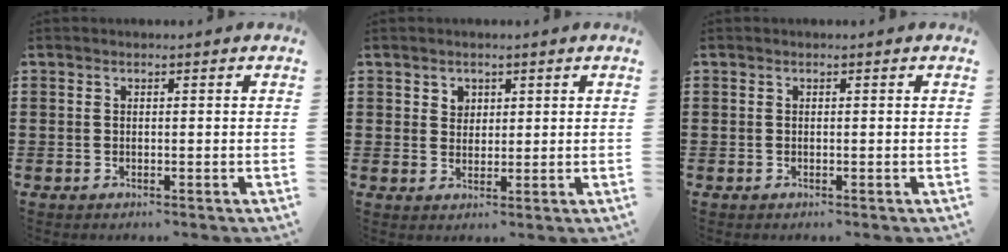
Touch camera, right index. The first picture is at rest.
{"total": 2.1, "force": [1.3, 1.7, 0.3], "torque": [-0.012, 0.008, 0.023]}
{"total": 0.0}